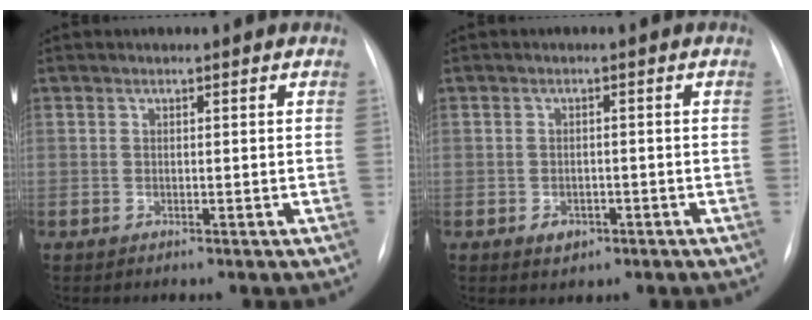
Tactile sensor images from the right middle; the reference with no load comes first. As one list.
[{"total": 2.2, "force": [-1.0, 1.6, 1.2], "torque": [-0.017, 0.001, -0.003]}]